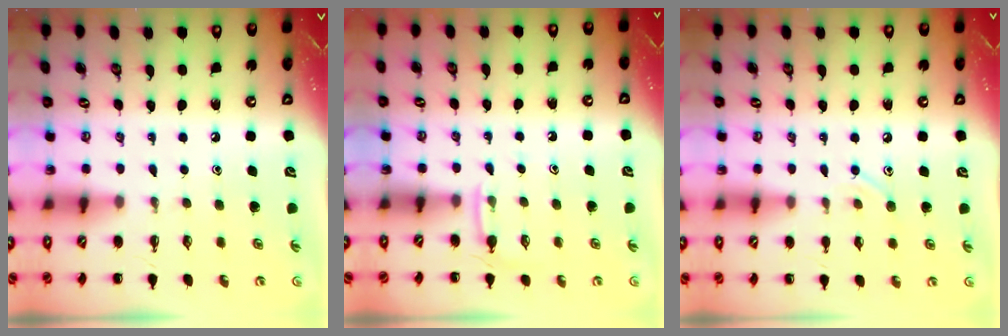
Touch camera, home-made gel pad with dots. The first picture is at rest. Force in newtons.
{"total": 4.0, "press": 3.8, "slide": 1.3}
{"total": 6.6, "press": 6.2, "slide": 2.1}